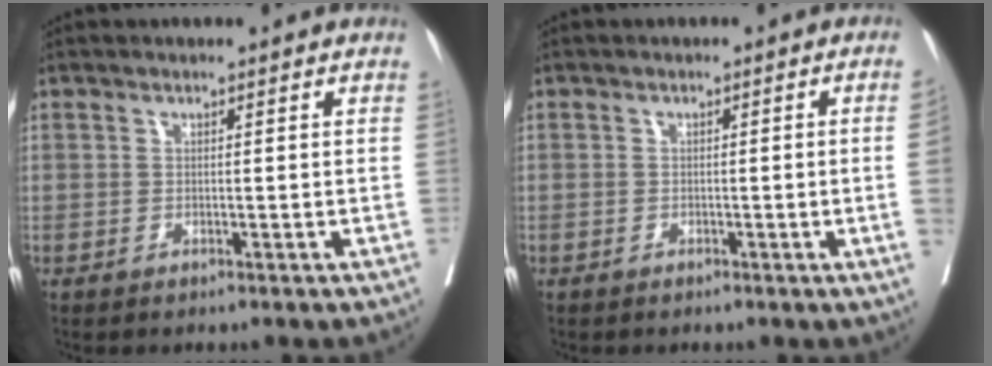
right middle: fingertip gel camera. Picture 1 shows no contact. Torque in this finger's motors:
{"motor_torque": [0.75, -0.80, -0.21, -0.21]}